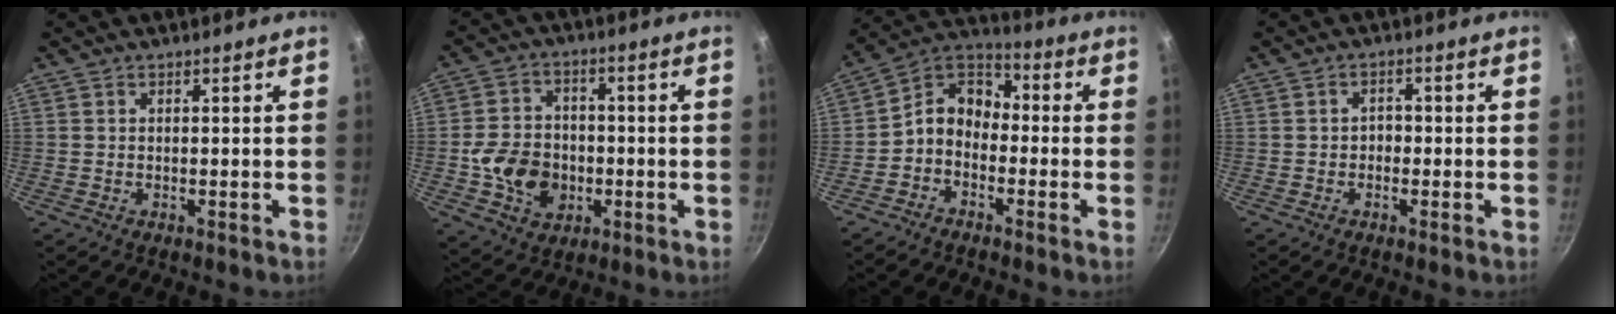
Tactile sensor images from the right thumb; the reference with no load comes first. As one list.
[{"total": 11.7, "force": [-2.3, 9.4, 6.6], "torque": [-0.093, 0.020, -0.039]}, {"total": 8.4, "force": [-2.4, 6.4, 4.9], "torque": [-0.067, 0.050, -0.074]}, {"total": 1.9, "force": [-0.5, 1.5, 1.0], "torque": [-0.006, 0.008, -0.010]}]